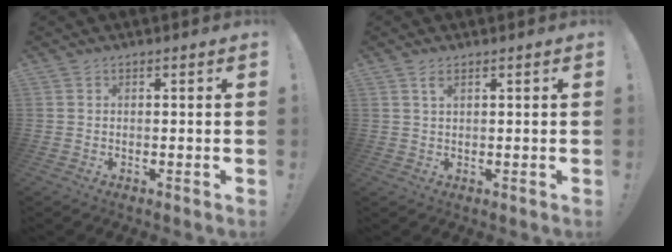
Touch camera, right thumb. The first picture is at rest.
{"total": 2.0, "force": [1.1, 0.8, 1.5], "torque": [-0.028, 0.000, 0.018]}